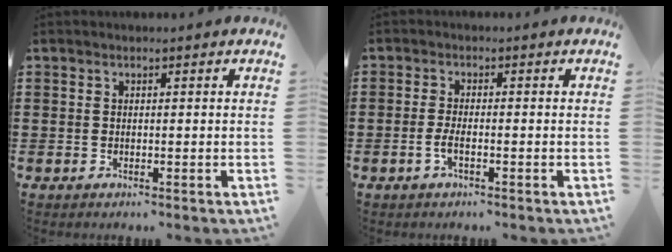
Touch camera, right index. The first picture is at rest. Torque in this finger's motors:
{"motor_torque": [-0.37, 1.02, -0.01, 0.00]}